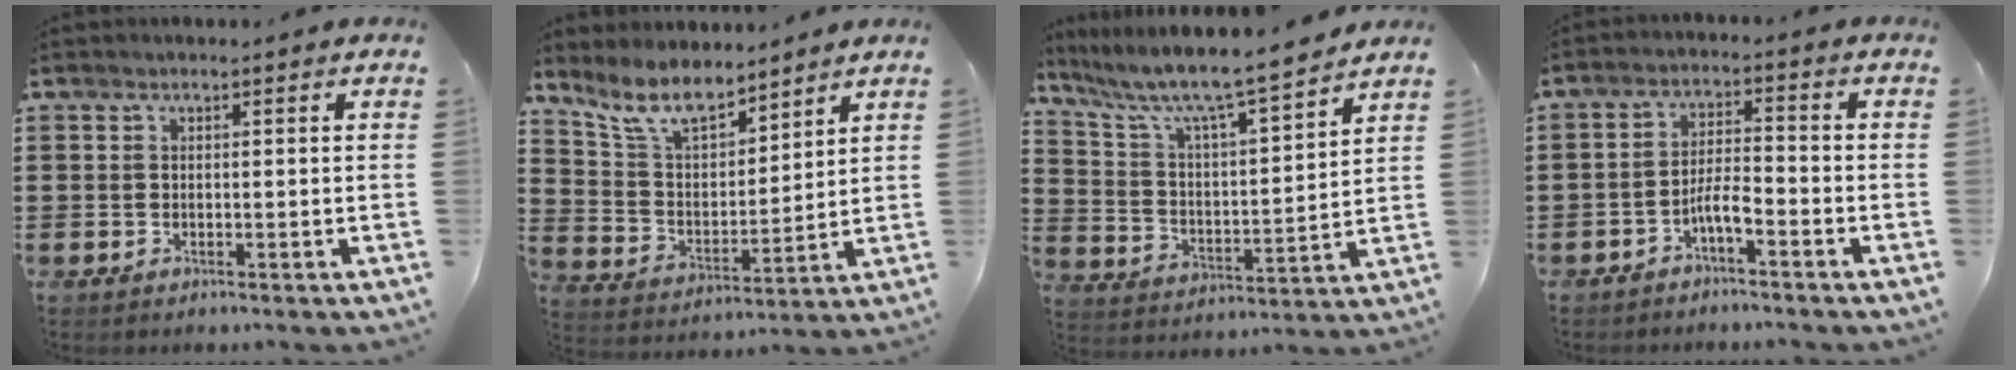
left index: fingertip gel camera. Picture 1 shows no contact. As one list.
[{"total": 9.4, "force": [7.9, 2.7, 4.2], "torque": [-0.113, -0.026, 0.147]}, {"total": 7.2, "force": [6.2, 0.5, 3.7], "torque": [-0.100, -0.048, 0.097]}, {"total": 4.2, "force": [-2.6, 0.7, 3.2], "torque": [-0.065, 0.008, -0.052]}]